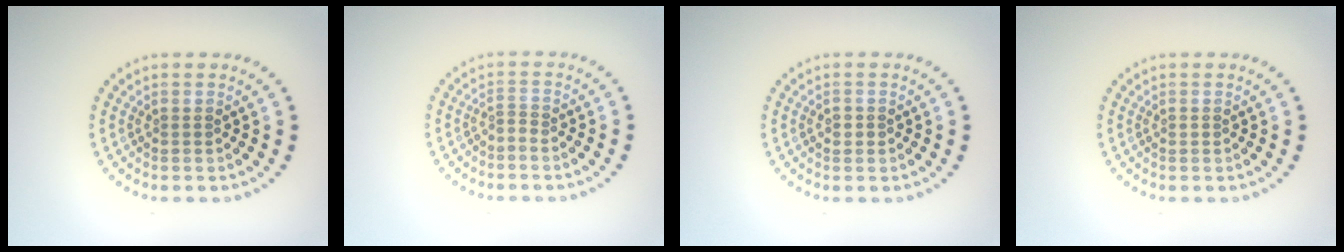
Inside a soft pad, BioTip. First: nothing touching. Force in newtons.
{"total": 0.7, "press": 0.2, "slide": 0.6}
{"total": 1.0, "press": 0.9, "slide": 0.4}
{"total": 0.5, "press": 0.5, "slide": 0.2}